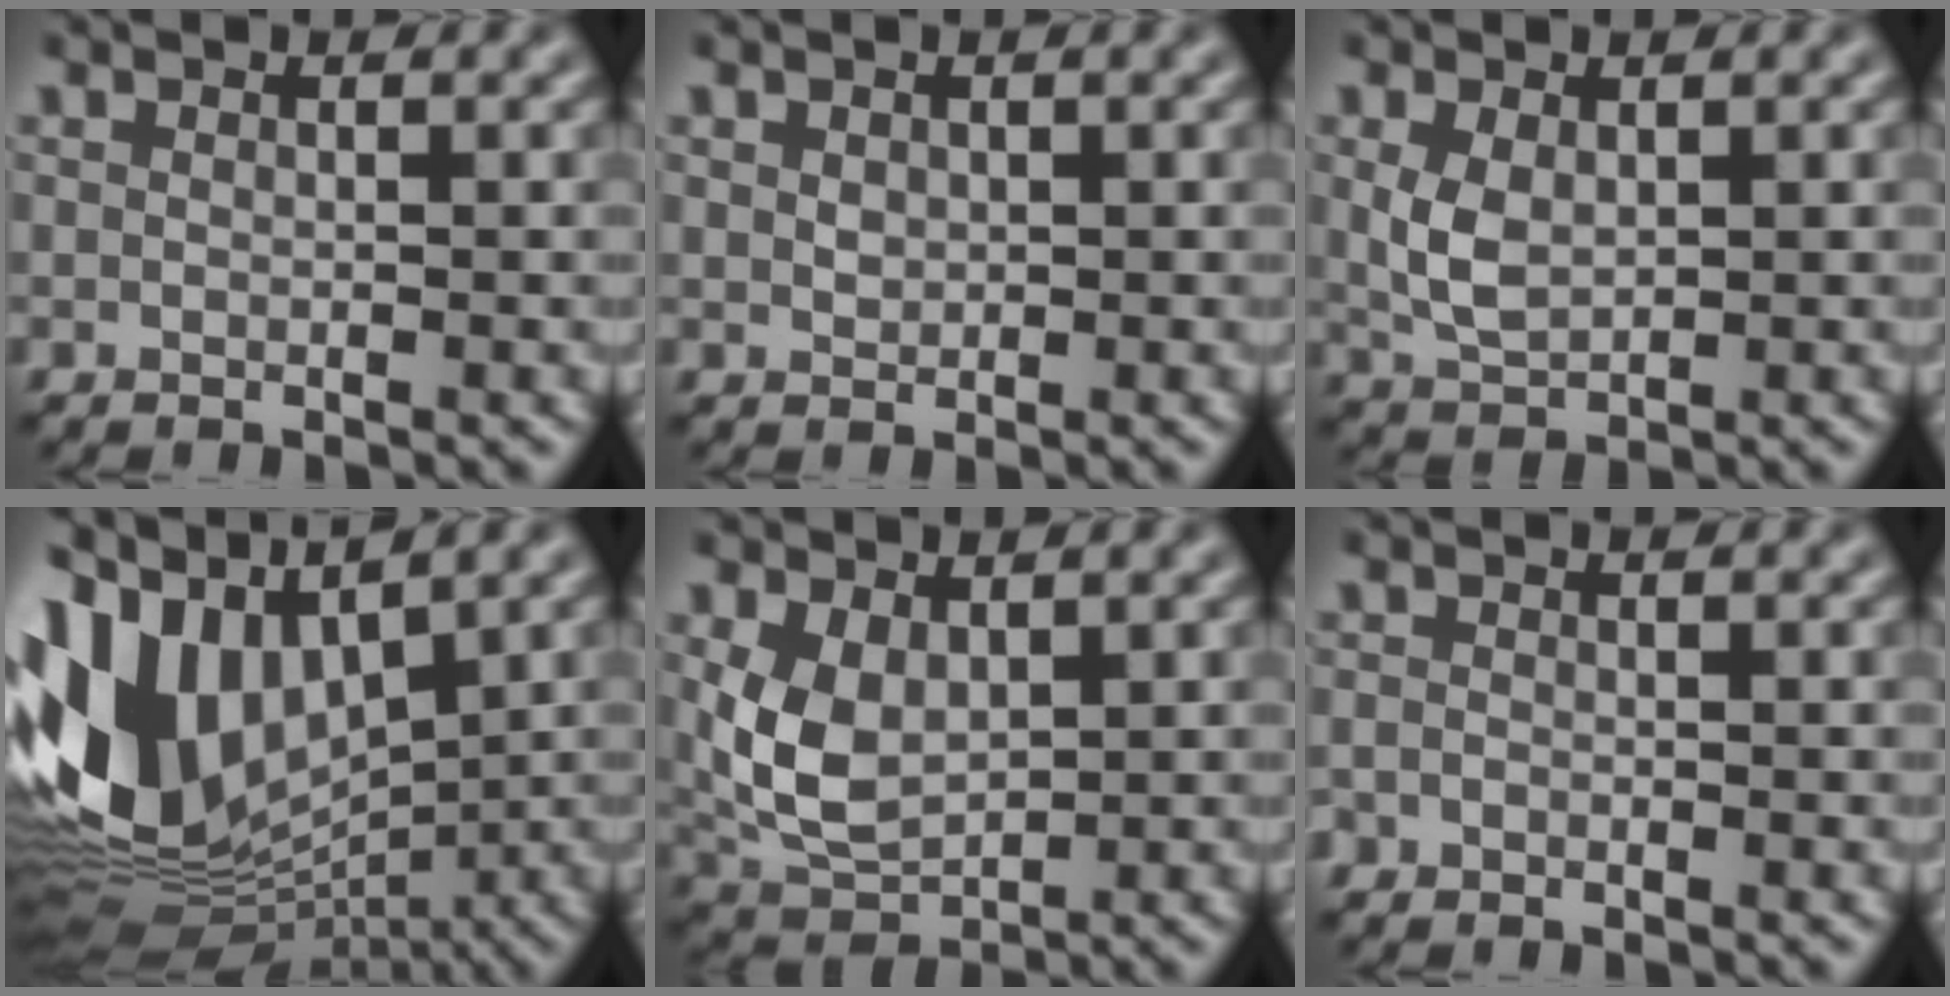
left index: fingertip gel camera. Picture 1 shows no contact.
{"total": 0.8, "force": [0.1, 0.7, 0.4], "torque": [-0.006, 0.001, 0.007]}
{"total": 2.6, "force": [0.0, 1.7, 2.0], "torque": [-0.051, -0.001, 0.007]}
{"total": 13.5, "force": [1.5, 8.8, 10.1], "torque": [-0.232, 0.013, 0.020]}
{"total": 4.8, "force": [0.4, 3.2, 3.6], "torque": [-0.089, -0.005, 0.018]}
{"total": 1.1, "force": [-1.0, 0.3, -0.1], "torque": [0.004, -0.005, -0.020]}